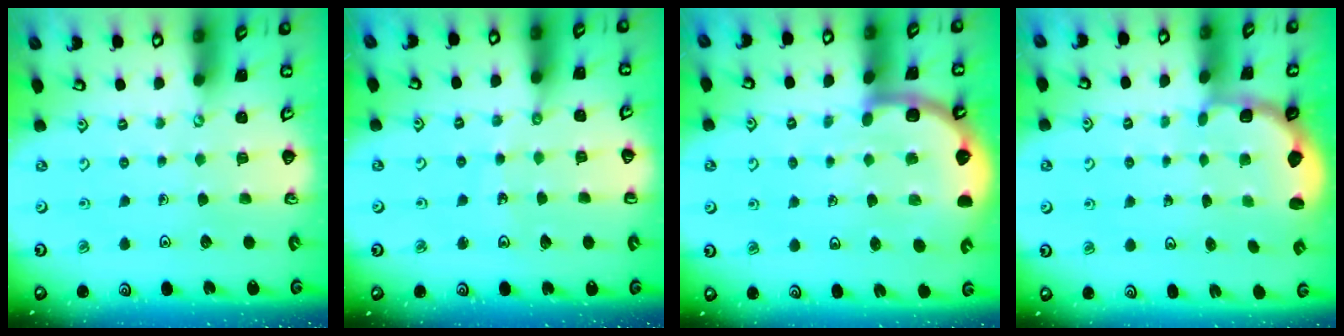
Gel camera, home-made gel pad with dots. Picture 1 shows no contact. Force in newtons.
{"total": 5.6, "press": 5.6, "slide": 0.8}
{"total": 7.3, "press": 7.0, "slide": 2.1}
{"total": 2.7, "press": 2.2, "slide": 1.5}